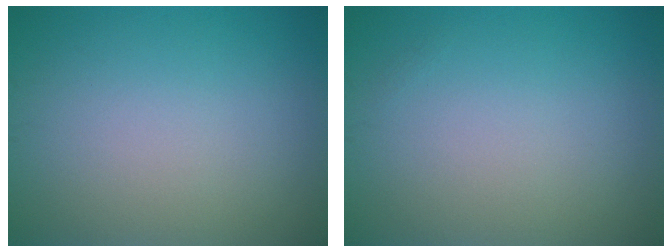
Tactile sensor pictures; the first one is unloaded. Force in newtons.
{"total": 0.0}